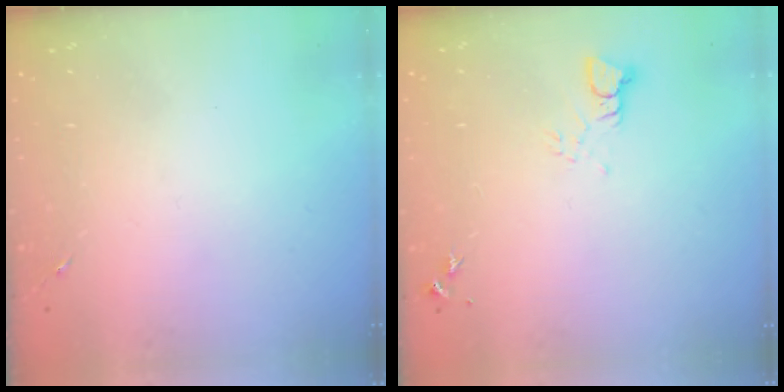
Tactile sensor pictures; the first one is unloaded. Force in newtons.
{"total": 3.4, "press": 3.4, "slide": 0.3}